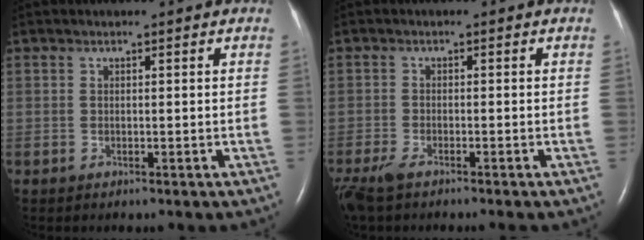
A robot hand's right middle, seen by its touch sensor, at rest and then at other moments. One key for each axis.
{"total": 4.7, "fx": -3.7, "fy": 0.4, "fz": 2.8, "tx": -0.054, "ty": -0.011, "tz": -0.066}